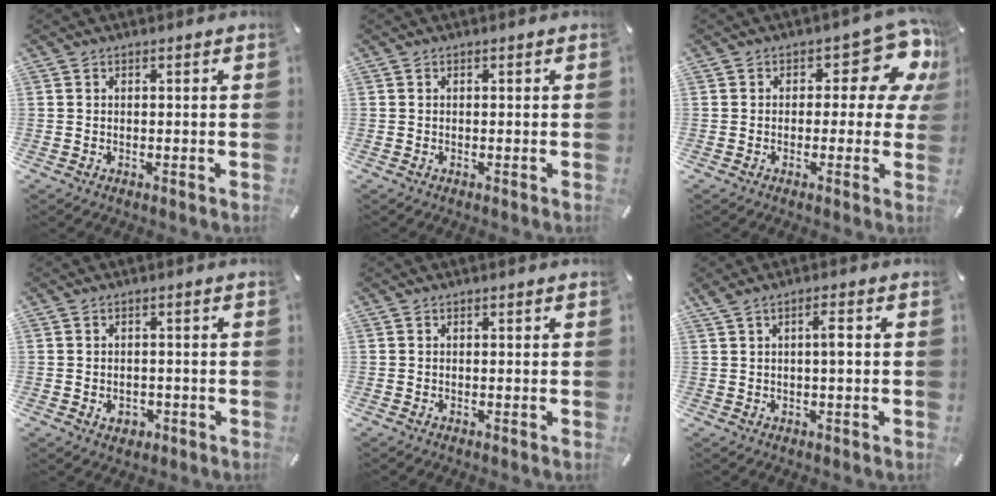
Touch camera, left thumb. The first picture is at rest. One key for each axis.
{"total": 0.0}
{"total": 12.0, "fx": 5.6, "fy": 6.0, "fz": 8.8, "tx": -0.109, "ty": -0.044, "tz": 0.095}
{"total": 3.0, "fx": -1.0, "fy": 2.3, "fz": 1.5, "tx": -0.019, "ty": 0.003, "tz": -0.021}
{"total": 0.0}
{"total": 3.7, "fx": 0.4, "fy": 0.8, "fz": 3.5, "tx": -0.069, "ty": 0.005, "tz": 0.004}